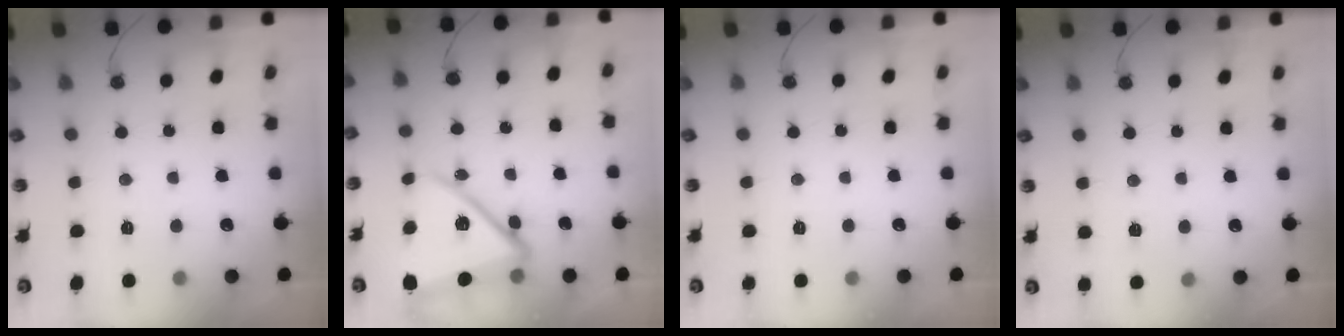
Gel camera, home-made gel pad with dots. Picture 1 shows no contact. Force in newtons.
{"total": 17.3, "press": 17.3, "slide": 1.4}
{"total": 0.0}
{"total": 2.0, "press": 1.7, "slide": 0.9}